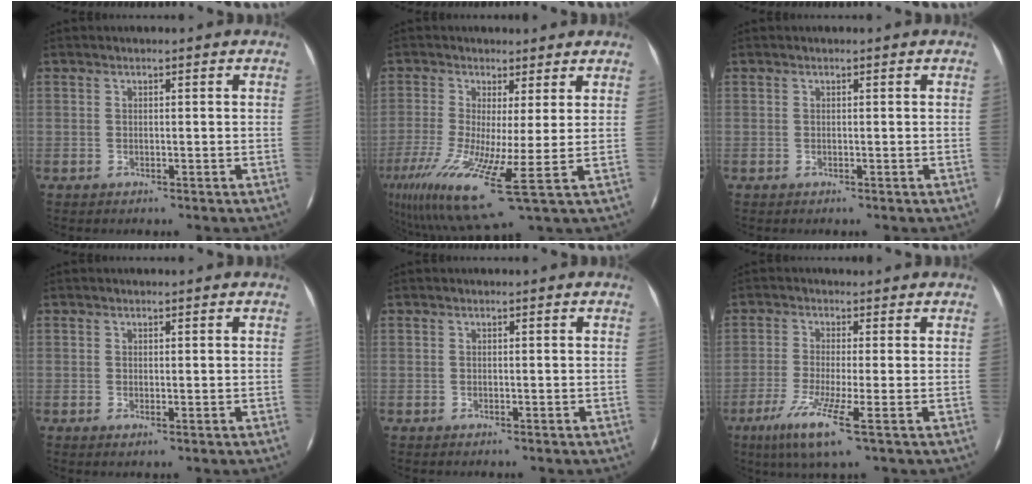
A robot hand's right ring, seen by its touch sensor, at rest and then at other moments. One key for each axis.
{"total": 15.1, "fx": -2.6, "fy": 2.2, "fz": 14.7, "tx": -0.312, "ty": -0.041, "tz": -0.062}
{"total": 0.0}
{"total": 0.8, "fx": 0.4, "fy": 0.0, "fz": 0.7, "tx": -0.016, "ty": 0.000, "tz": 0.006}
{"total": 0.0}
{"total": 7.4, "fx": -3.0, "fy": -0.4, "fz": 6.8, "tx": -0.167, "ty": -0.016, "tz": -0.061}